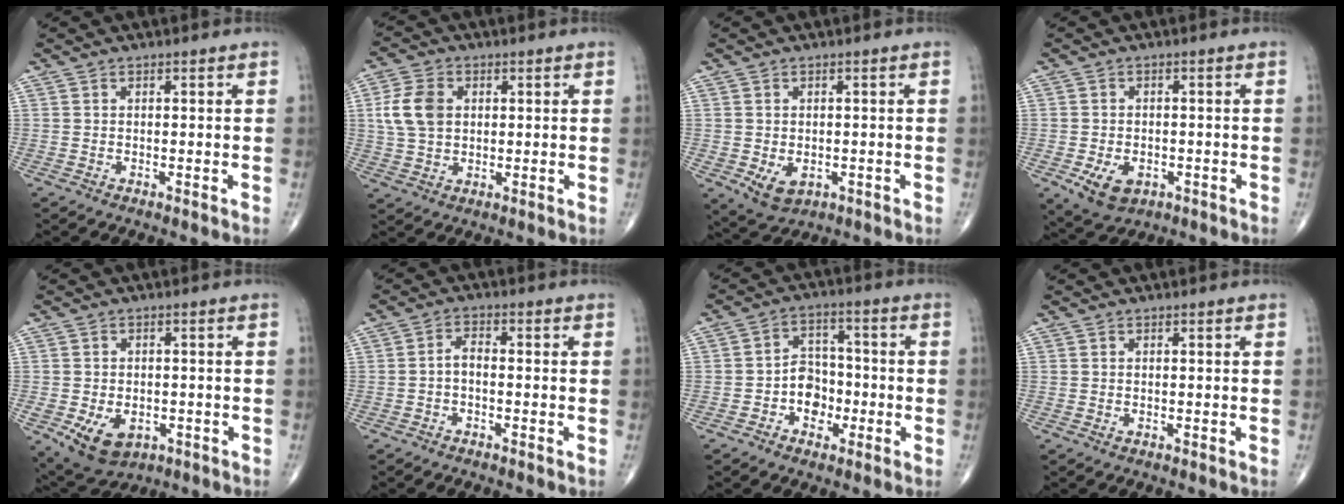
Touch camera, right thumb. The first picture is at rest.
{"total": 8.2, "force": [1.5, 5.8, 5.5], "torque": [-0.105, 0.002, 0.030]}
{"total": 5.0, "force": [-1.2, 3.5, 3.3], "torque": [-0.046, -0.005, -0.004]}
{"total": 6.4, "force": [-2.4, 4.3, 4.1], "torque": [-0.061, 0.001, -0.029]}
{"total": 9.0, "force": [-3.1, 6.3, 5.7], "torque": [-0.087, 0.004, -0.034]}
{"total": 2.5, "force": [-0.8, 1.3, 2.0], "torque": [-0.033, 0.015, -0.020]}
{"total": 7.1, "force": [-2.3, 5.6, 3.7], "torque": [-0.021, 0.029, -0.047]}
{"total": 0.0}